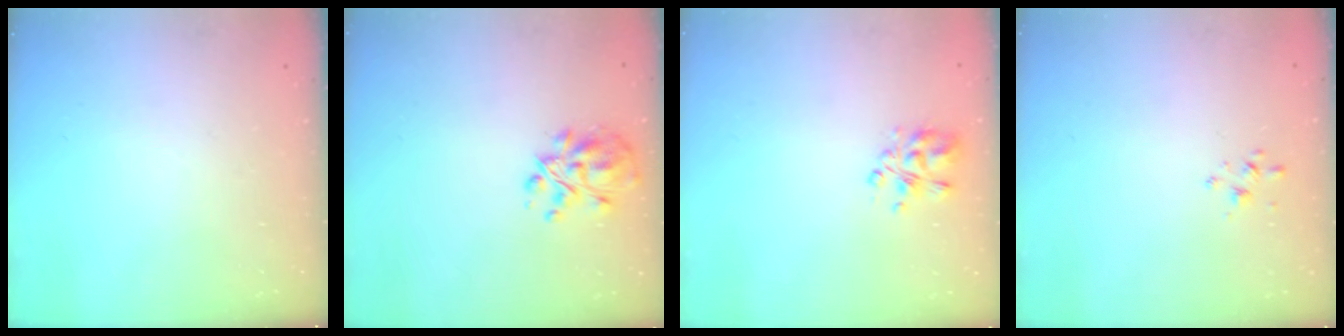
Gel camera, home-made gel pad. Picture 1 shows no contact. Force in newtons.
{"total": 8.6, "press": 8.1, "slide": 2.9}
{"total": 5.3, "press": 5.0, "slide": 1.6}
{"total": 1.7, "press": 1.7, "slide": 0.3}